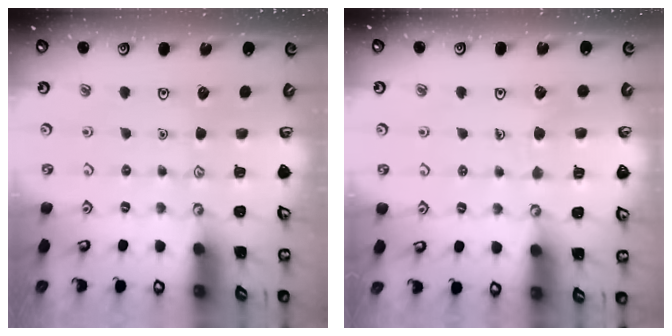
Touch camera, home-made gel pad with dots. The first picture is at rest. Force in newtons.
{"total": 3.6, "press": 3.6, "slide": 0.2}